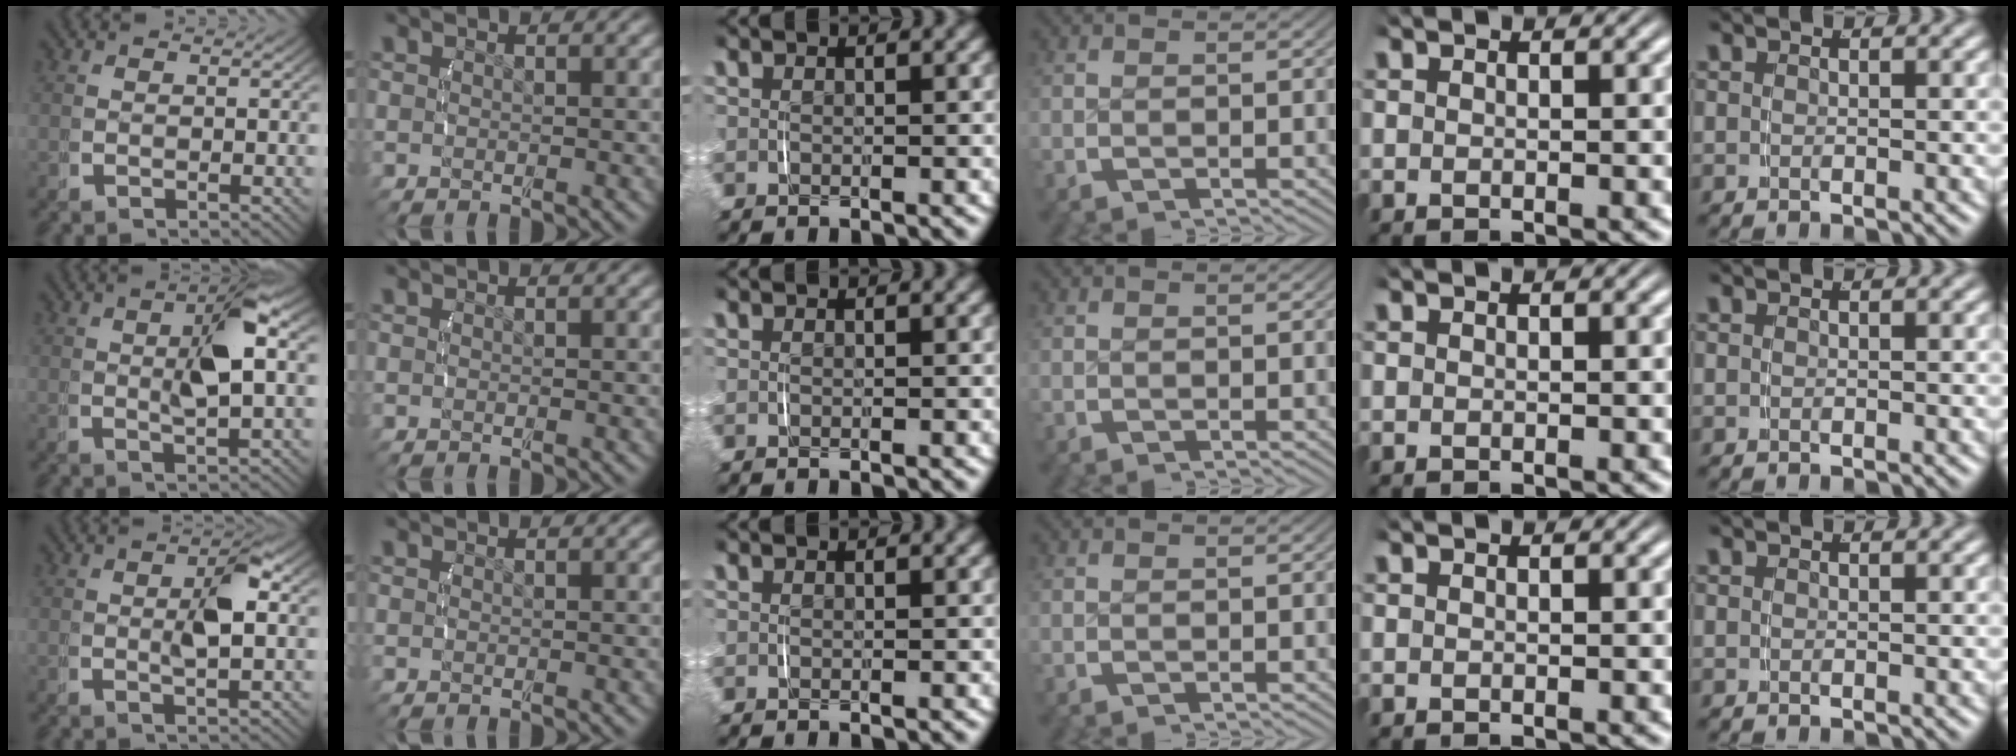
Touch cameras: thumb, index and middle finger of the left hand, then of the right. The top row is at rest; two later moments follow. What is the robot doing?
{"motion": "lift_and_place", "object": "jar lid"}